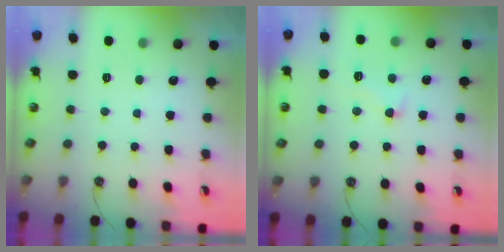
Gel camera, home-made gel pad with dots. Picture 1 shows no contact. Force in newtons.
{"total": 0.8, "press": 0.2, "slide": 0.8}